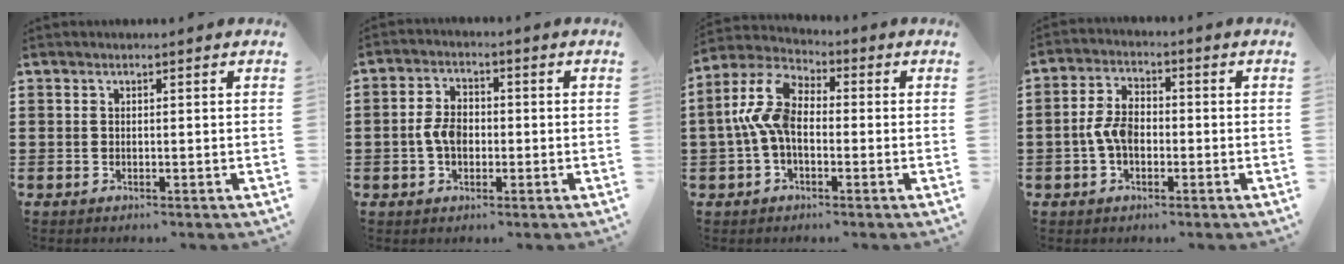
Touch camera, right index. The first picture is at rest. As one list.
[{"total": 4.1, "force": [-0.6, 2.8, 3.0], "torque": [-0.072, 0.004, -0.016]}, {"total": 7.9, "force": [-0.3, 4.8, 6.2], "torque": [-0.166, 0.000, -0.016]}, {"total": 5.0, "force": [-1.1, 3.0, 3.9], "torque": [-0.097, -0.001, -0.027]}]